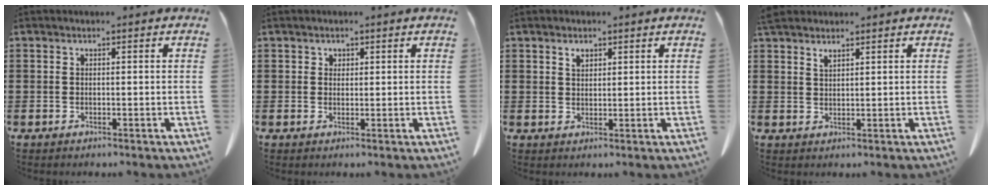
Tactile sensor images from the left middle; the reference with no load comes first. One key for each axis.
{"total": 0.9, "fx": 0.7, "fy": 0.6, "fz": 0.1, "tx": -0.003, "ty": 0.000, "tz": 0.015}
{"total": 1.5, "fx": 1.1, "fy": 0.8, "fz": 0.7, "tx": -0.010, "ty": -0.001, "tz": 0.019}
{"total": 1.8, "fx": 1.7, "fy": 0.3, "fz": 0.8, "tx": -0.019, "ty": 0.000, "tz": 0.031}